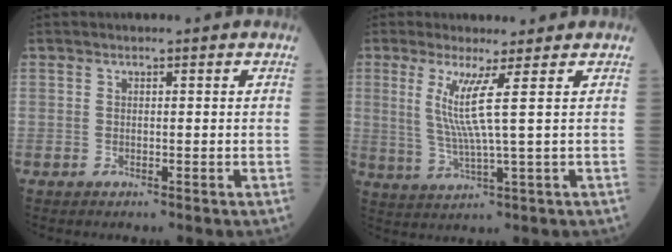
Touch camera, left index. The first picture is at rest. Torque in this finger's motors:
{"motor_torque": [0.08, -0.11, 0.57, 0.19]}